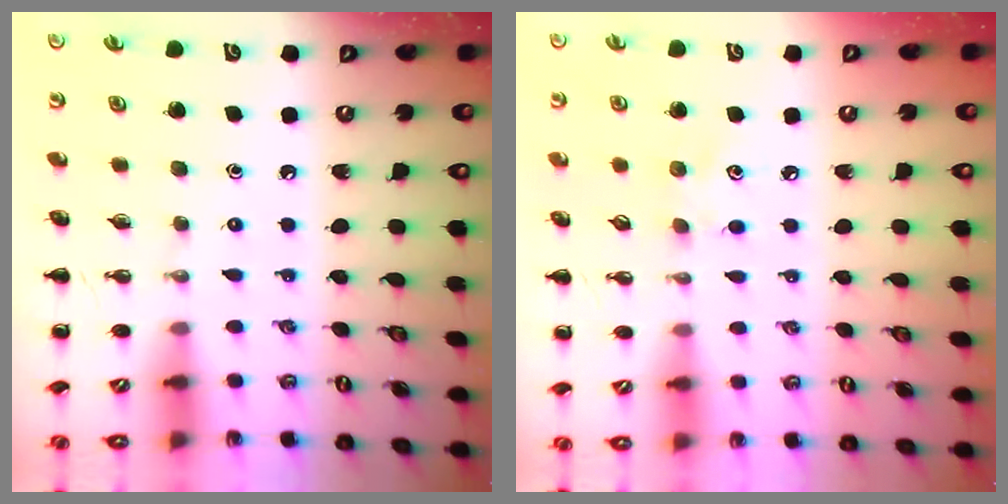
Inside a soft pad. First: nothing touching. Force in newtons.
{"total": 4.5, "press": 4.3, "slide": 1.1}